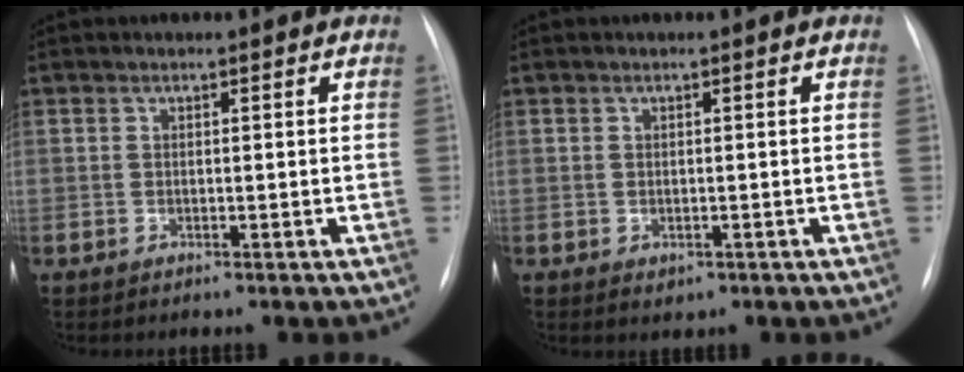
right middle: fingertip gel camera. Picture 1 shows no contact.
{"total": 1.3, "force": [-0.5, 1.0, 0.7], "torque": [-0.008, 0.000, 0.001]}